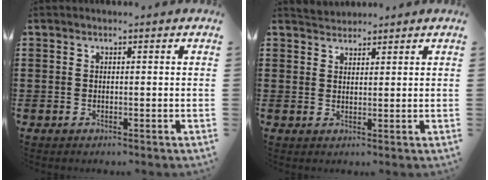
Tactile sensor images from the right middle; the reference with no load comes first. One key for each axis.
{"total": 1.5, "fx": 1.5, "fy": 0.2, "fz": -0.4, "tx": 0.003, "ty": 0.001, "tz": 0.029}